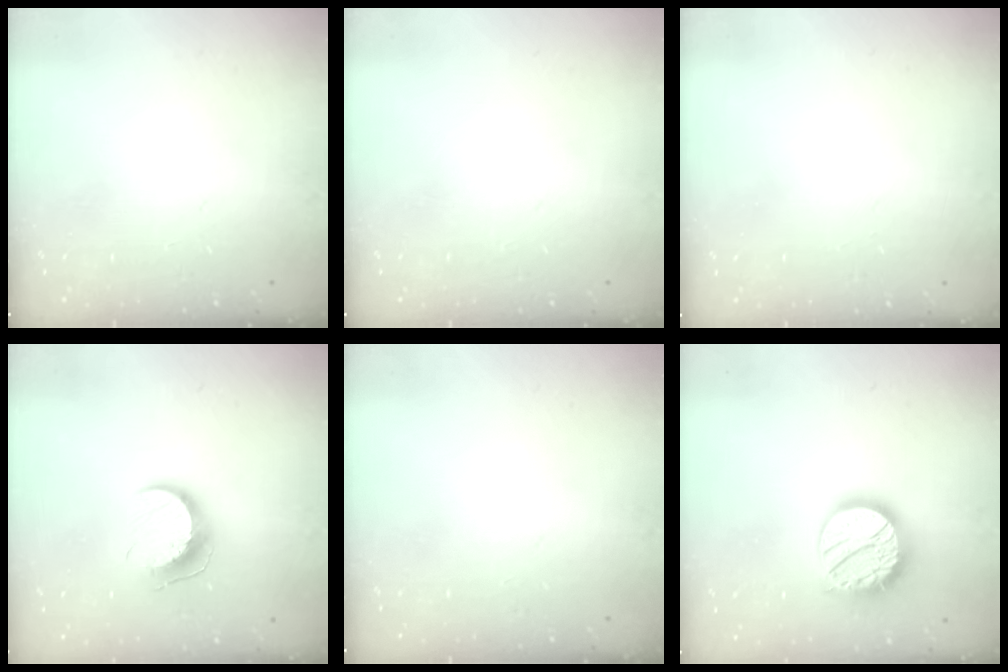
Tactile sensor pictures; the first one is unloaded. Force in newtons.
{"total": 0.0}
{"total": 0.7, "press": 0.7, "slide": 0.1}
{"total": 10.3, "press": 10.3, "slide": 0.3}
{"total": 0.0}
{"total": 17.3, "press": 17.2, "slide": 1.2}